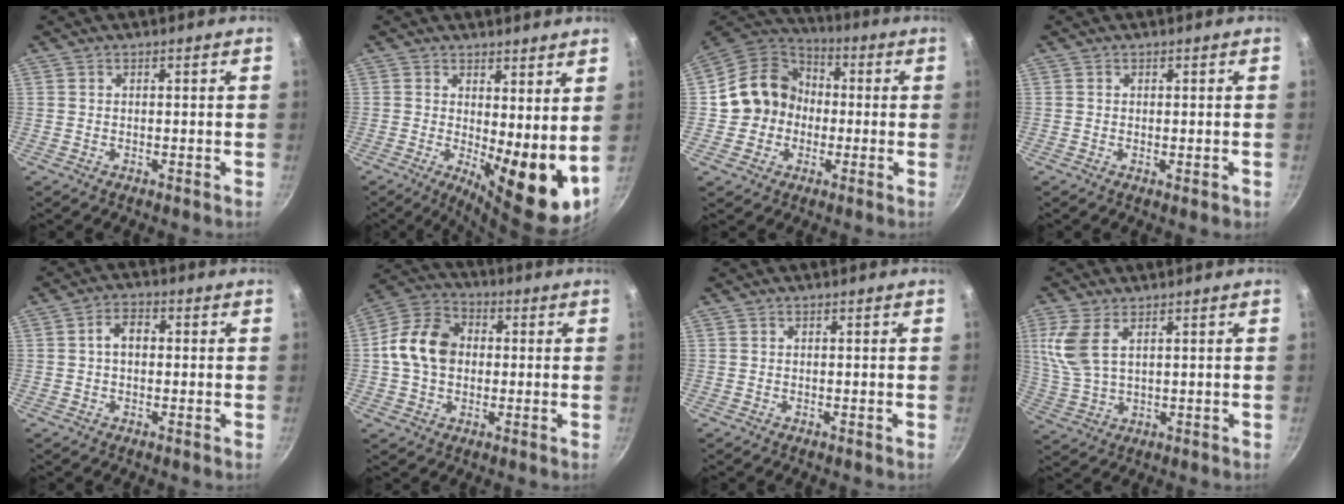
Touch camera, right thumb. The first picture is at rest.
{"total": 11.4, "force": [1.1, 4.0, 10.6], "torque": [-0.123, -0.025, 0.024]}
{"total": 13.3, "force": [-0.8, 12.0, 5.6], "torque": [-0.059, 0.040, -0.025]}
{"total": 0.9, "force": [-0.2, 0.2, 0.8], "torque": [-0.012, -0.003, -0.004]}
{"total": 4.3, "force": [0.3, 2.9, 3.1], "torque": [-0.039, 0.014, -0.002]}
{"total": 12.3, "force": [0.3, 9.5, 7.7], "torque": [-0.110, 0.022, -0.013]}
{"total": 0.0}
{"total": 8.0, "force": [3.1, 3.9, 6.2], "torque": [-0.134, -0.011, 0.071]}